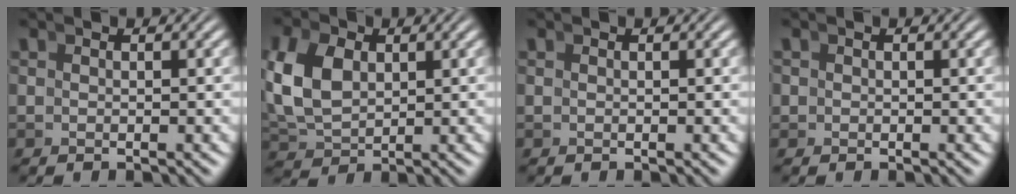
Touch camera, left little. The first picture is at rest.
{"total": 6.0, "force": [0.8, 4.6, 3.8], "torque": [-0.100, -0.008, 0.026]}
{"total": 0.0}
{"total": 1.3, "force": [-0.3, 1.2, 0.1], "torque": [0.001, -0.002, -0.007]}